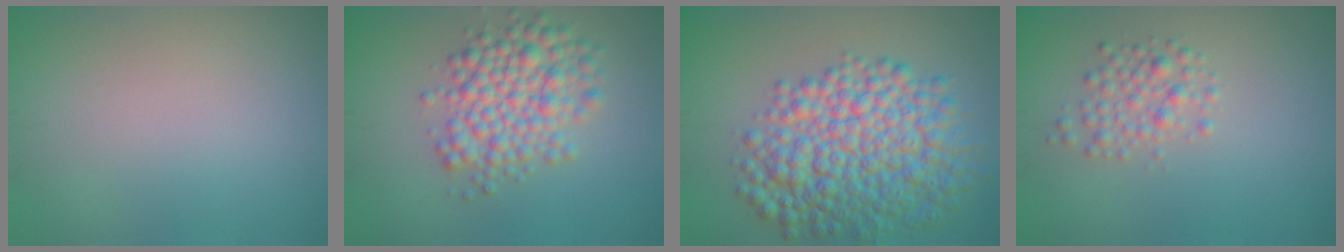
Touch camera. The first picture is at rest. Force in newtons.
{"total": 5.5, "press": 5.5, "slide": 0.2}
{"total": 9.7, "press": 9.7, "slide": 0.1}
{"total": 2.2, "press": 2.2, "slide": 0.1}